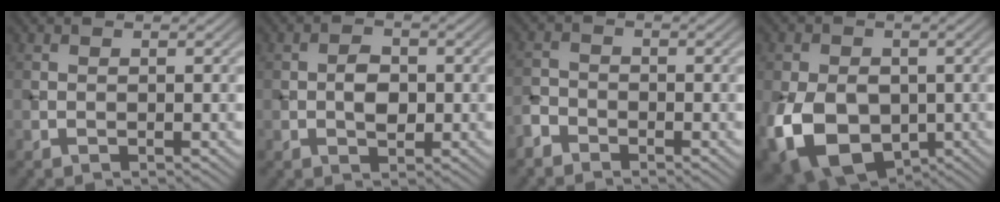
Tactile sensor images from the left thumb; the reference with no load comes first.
{"total": 2.9, "force": [-0.3, 1.8, 2.2], "torque": [-0.038, 0.002, -0.008]}
{"total": 2.4, "force": [-2.1, 1.1, 0.6], "torque": [-0.013, -0.003, -0.055]}
{"total": 13.0, "force": [-4.0, 9.1, 8.5], "torque": [-0.159, -0.024, -0.067]}